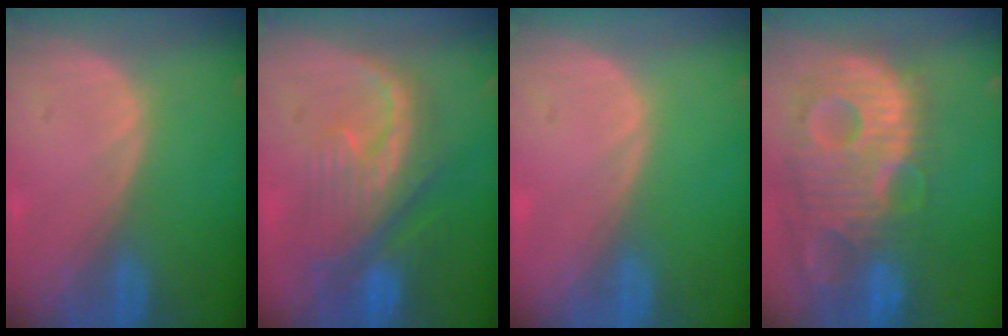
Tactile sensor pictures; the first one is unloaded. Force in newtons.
{"total": 9.4, "press": 9.0, "slide": 2.7}
{"total": 0.0}
{"total": 13.9, "press": 12.0, "slide": 7.0}